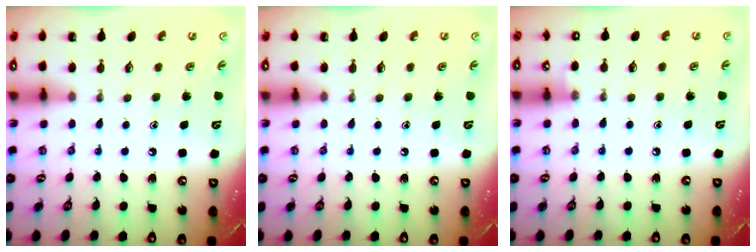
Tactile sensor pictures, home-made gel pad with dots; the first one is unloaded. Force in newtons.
{"total": 0.0}
{"total": 3.7, "press": 3.6, "slide": 0.4}